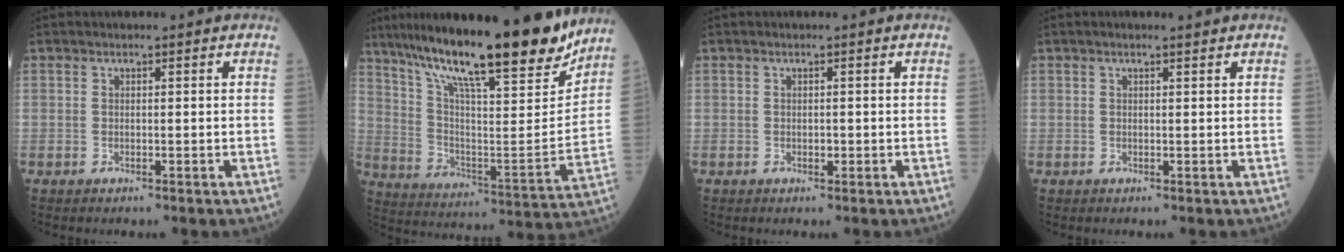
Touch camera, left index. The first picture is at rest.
{"total": 25.1, "force": [20.5, 2.5, 14.3], "torque": [-0.246, -0.029, 0.315]}
{"total": 0.6, "force": [-0.1, 0.4, 0.4], "torque": [-0.006, 0.001, -0.003]}
{"total": 1.3, "force": [1.0, 0.0, 0.8], "torque": [-0.015, 0.007, 0.017]}